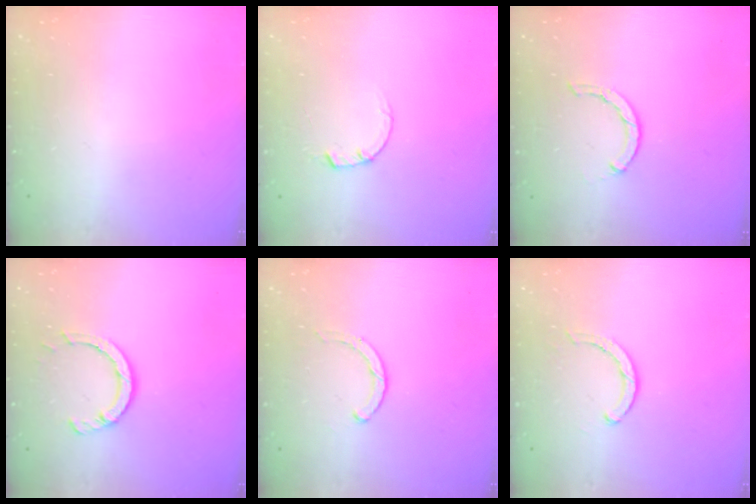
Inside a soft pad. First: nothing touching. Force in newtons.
{"total": 1.5, "press": 1.5, "slide": 0.3}
{"total": 1.2, "press": 1.2, "slide": 0.2}
{"total": 5.7, "press": 5.6, "slide": 0.7}
{"total": 1.9, "press": 1.8, "slide": 0.3}
{"total": 2.8, "press": 2.8, "slide": 0.2}